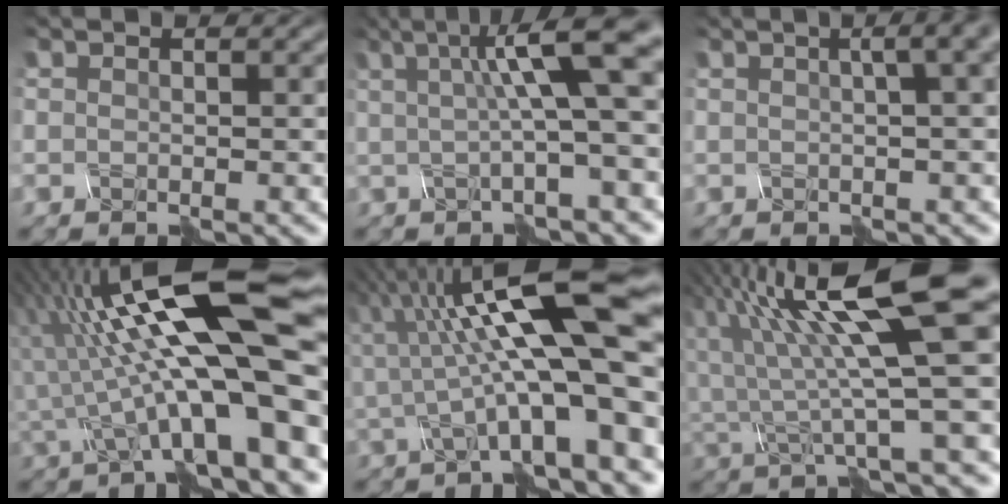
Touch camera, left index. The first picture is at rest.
{"total": 6.0, "force": [0.4, 0.2, 6.0], "torque": [-0.101, -0.012, 0.037]}
{"total": 6.0, "force": [1.9, 2.5, 5.1], "torque": [-0.030, 0.034, 0.023]}
{"total": 12.9, "force": [-0.8, 2.0, 12.7], "torque": [-0.210, 0.003, 0.018]}
{"total": 10.6, "force": [-0.7, 2.0, 10.4], "torque": [-0.178, -0.007, 0.018]}
{"total": 8.9, "force": [3.0, 0.5, 8.4], "torque": [-0.172, -0.017, 0.089]}